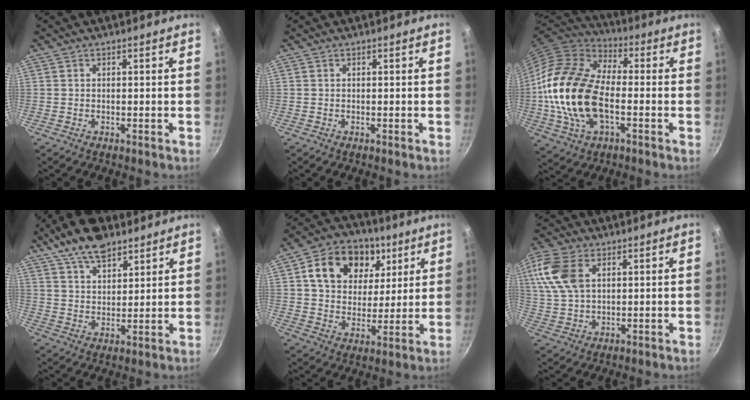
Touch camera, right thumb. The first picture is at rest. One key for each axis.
{"total": 0.0}
{"total": 21.1, "fx": -2.6, "fy": 12.2, "fz": 17.0, "tx": -0.323, "ty": 0.027, "tz": -0.058}
{"total": 12.2, "fx": 8.4, "fy": 5.9, "fz": 6.7, "tx": -0.088, "ty": -0.025, "tz": 0.146}
{"total": 17.0, "fx": 6.7, "fy": 12.8, "fz": 9.0, "tx": -0.125, "ty": -0.009, "tz": 0.103}
{"total": 10.9, "fx": 3.6, "fy": 6.8, "fz": 7.7, "tx": -0.157, "ty": -0.002, "tz": 0.069}